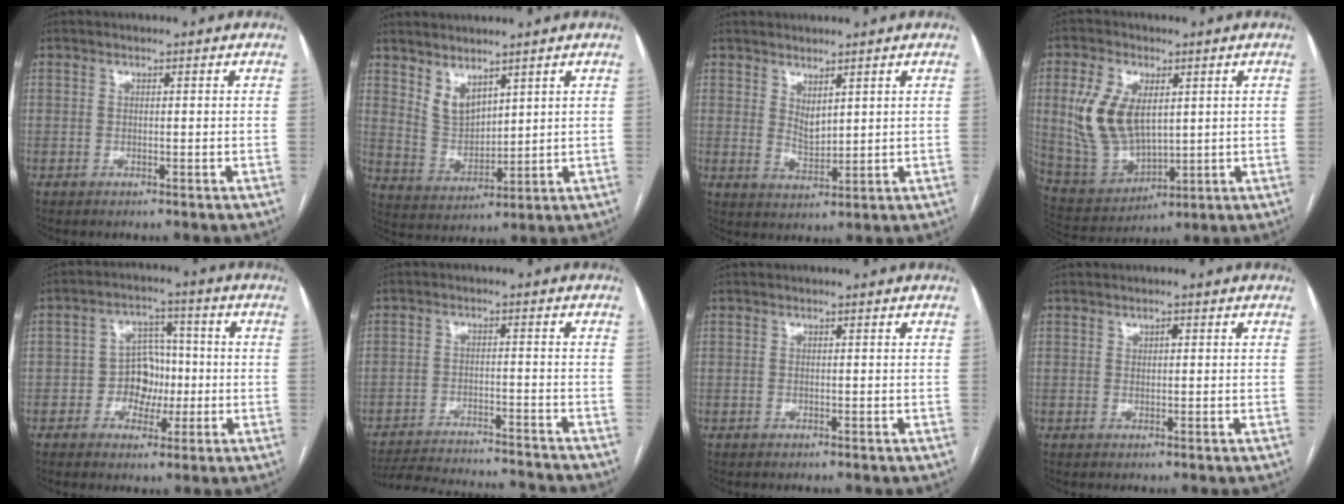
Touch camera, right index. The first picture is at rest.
{"total": 5.7, "force": [4.2, 2.7, 2.9], "torque": [-0.062, -0.005, 0.099]}
{"total": 3.2, "force": [2.0, 1.3, 2.2], "torque": [-0.045, -0.014, 0.046]}
{"total": 12.7, "force": [2.7, 7.2, 10.0], "torque": [-0.223, 0.005, 0.070]}
{"total": 6.4, "force": [-1.2, 5.1, 3.7], "torque": [-0.058, 0.023, -0.020]}
{"total": 16.3, "force": [-15.7, 1.0, 4.5], "torque": [-0.092, -0.011, -0.223]}
{"total": 0.0}
{"total": 1.0, "force": [0.4, 0.5, 0.8], "torque": [-0.014, 0.000, 0.005]}